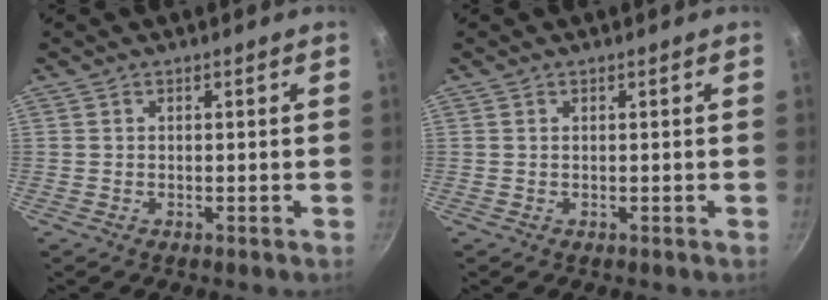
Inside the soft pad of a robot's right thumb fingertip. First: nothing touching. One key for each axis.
{"total": 0.0}